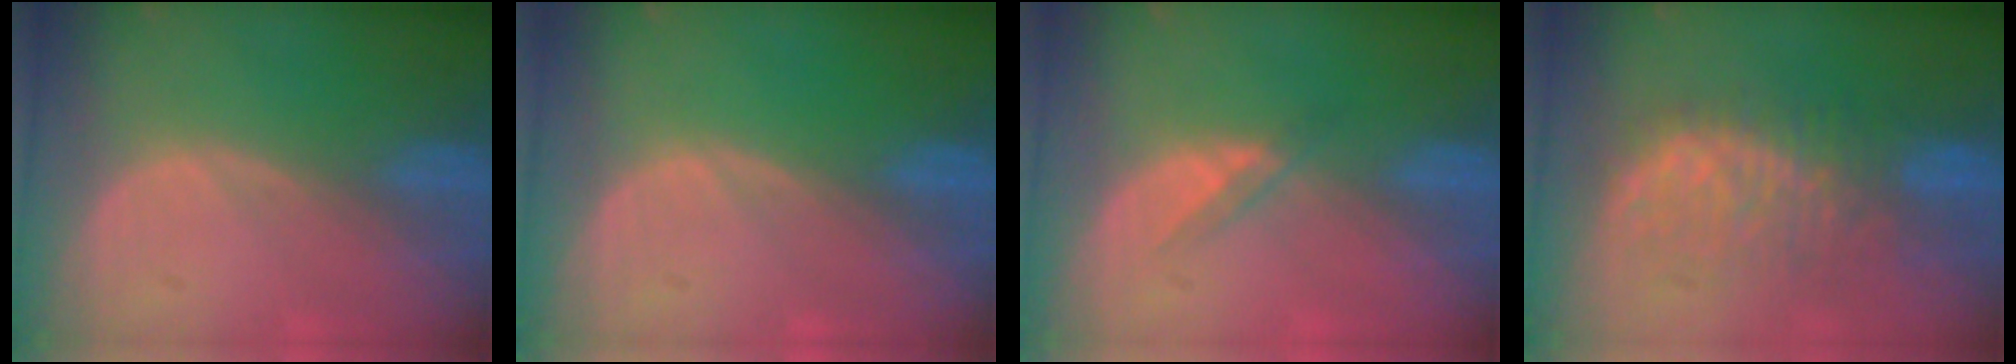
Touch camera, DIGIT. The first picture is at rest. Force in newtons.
{"total": 0.0}
{"total": 1.9, "press": 1.7, "slide": 1.0}
{"total": 8.9, "press": 8.6, "slide": 2.1}